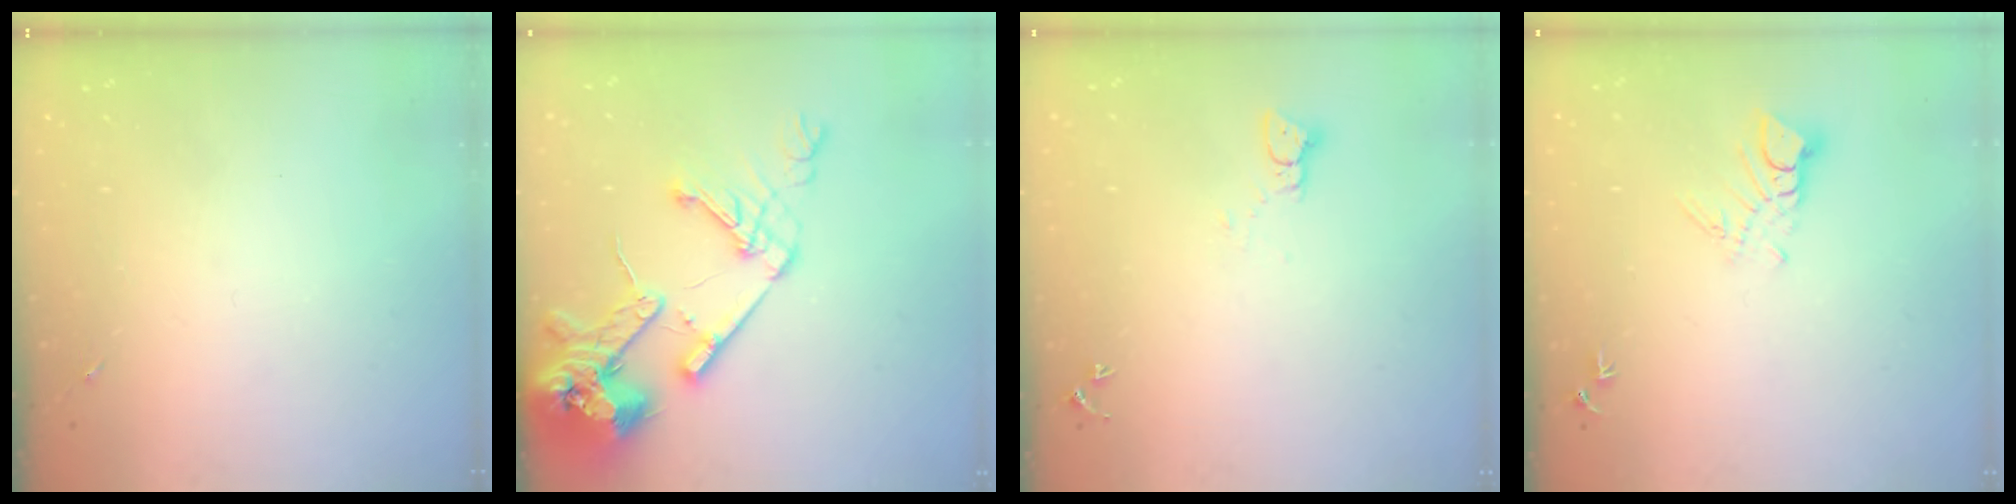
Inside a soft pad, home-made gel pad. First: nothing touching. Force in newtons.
{"total": 18.4, "press": 18.2, "slide": 2.5}
{"total": 2.1, "press": 2.1, "slide": 0.2}
{"total": 5.9, "press": 5.9, "slide": 0.5}